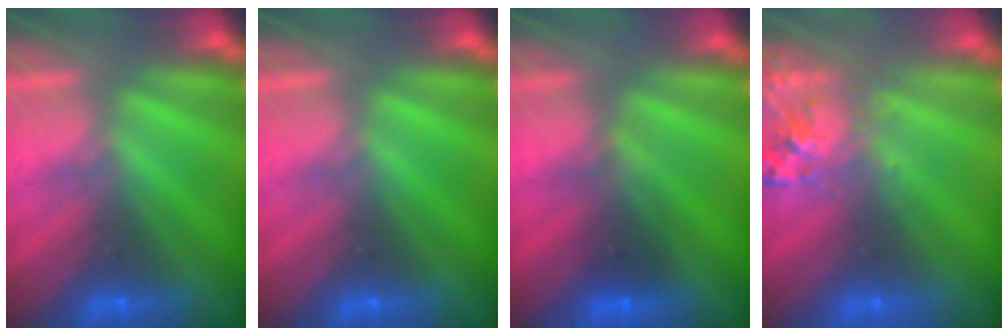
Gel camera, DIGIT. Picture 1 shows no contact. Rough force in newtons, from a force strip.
{"total": 0.0}
{"total": 2.6}
{"total": 2.7}